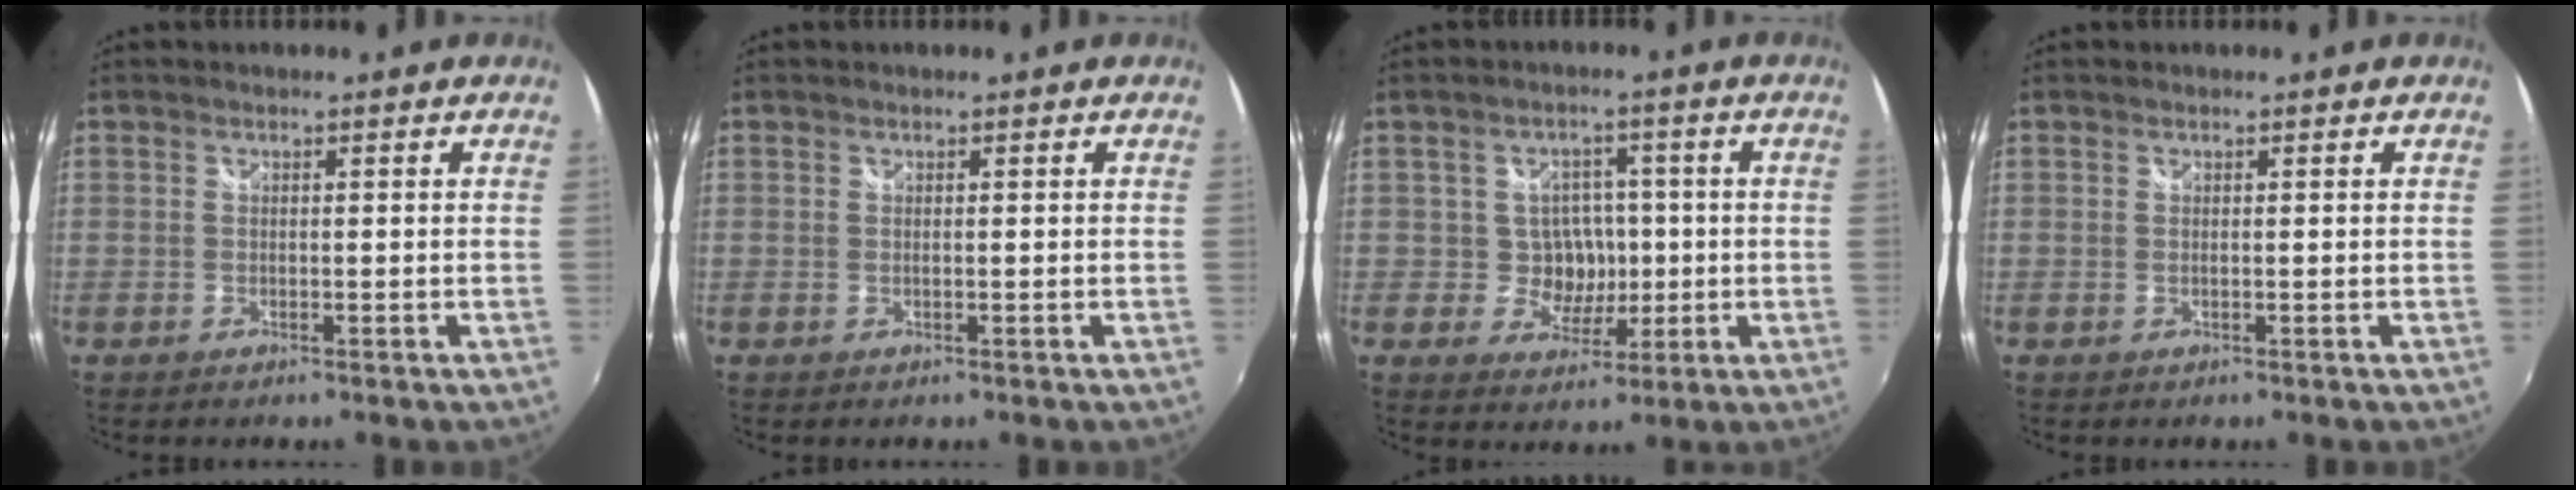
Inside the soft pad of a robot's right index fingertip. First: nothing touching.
{"total": 0.0}
{"total": 5.9, "force": [-0.5, 5.6, 1.6], "torque": [-0.035, 0.015, 0.000]}
{"total": 0.0}